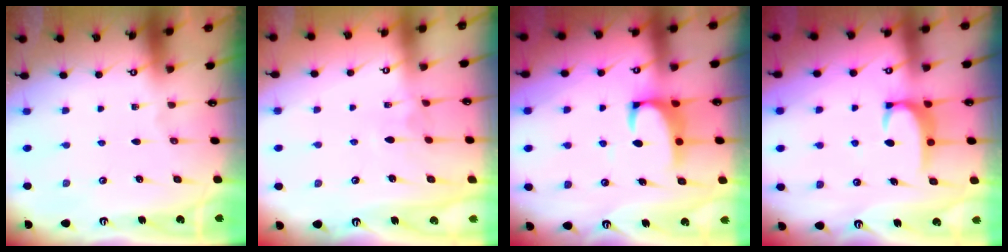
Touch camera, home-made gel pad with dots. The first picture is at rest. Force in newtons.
{"total": 3.3, "press": 3.3, "slide": 0.3}
{"total": 2.2, "press": 2.0, "slide": 0.9}
{"total": 2.9, "press": 2.8, "slide": 0.5}